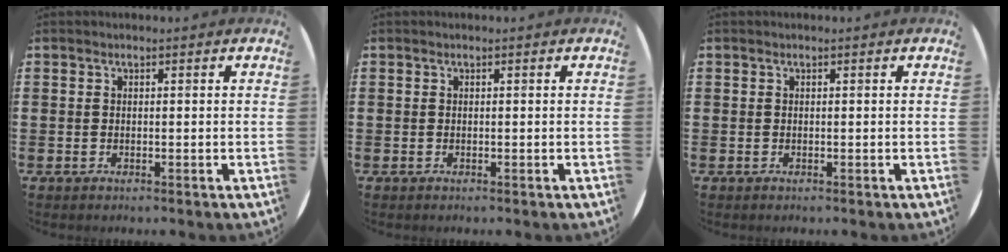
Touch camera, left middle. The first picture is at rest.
{"total": 0.0}
{"total": 0.0}